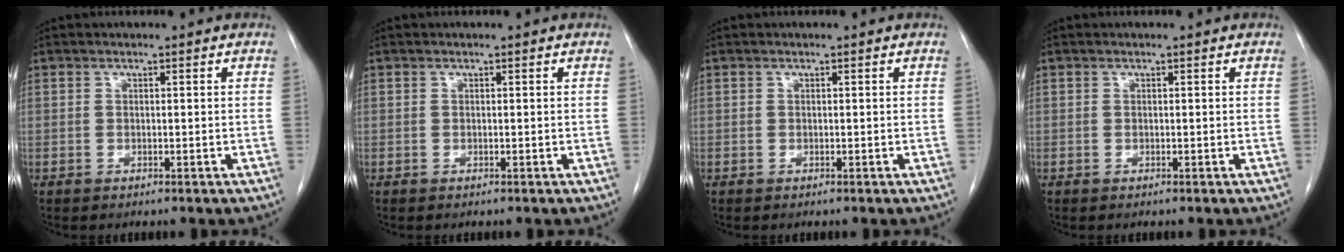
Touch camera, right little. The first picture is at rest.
{"total": 0.0}
{"total": 0.0}
{"total": 0.0}